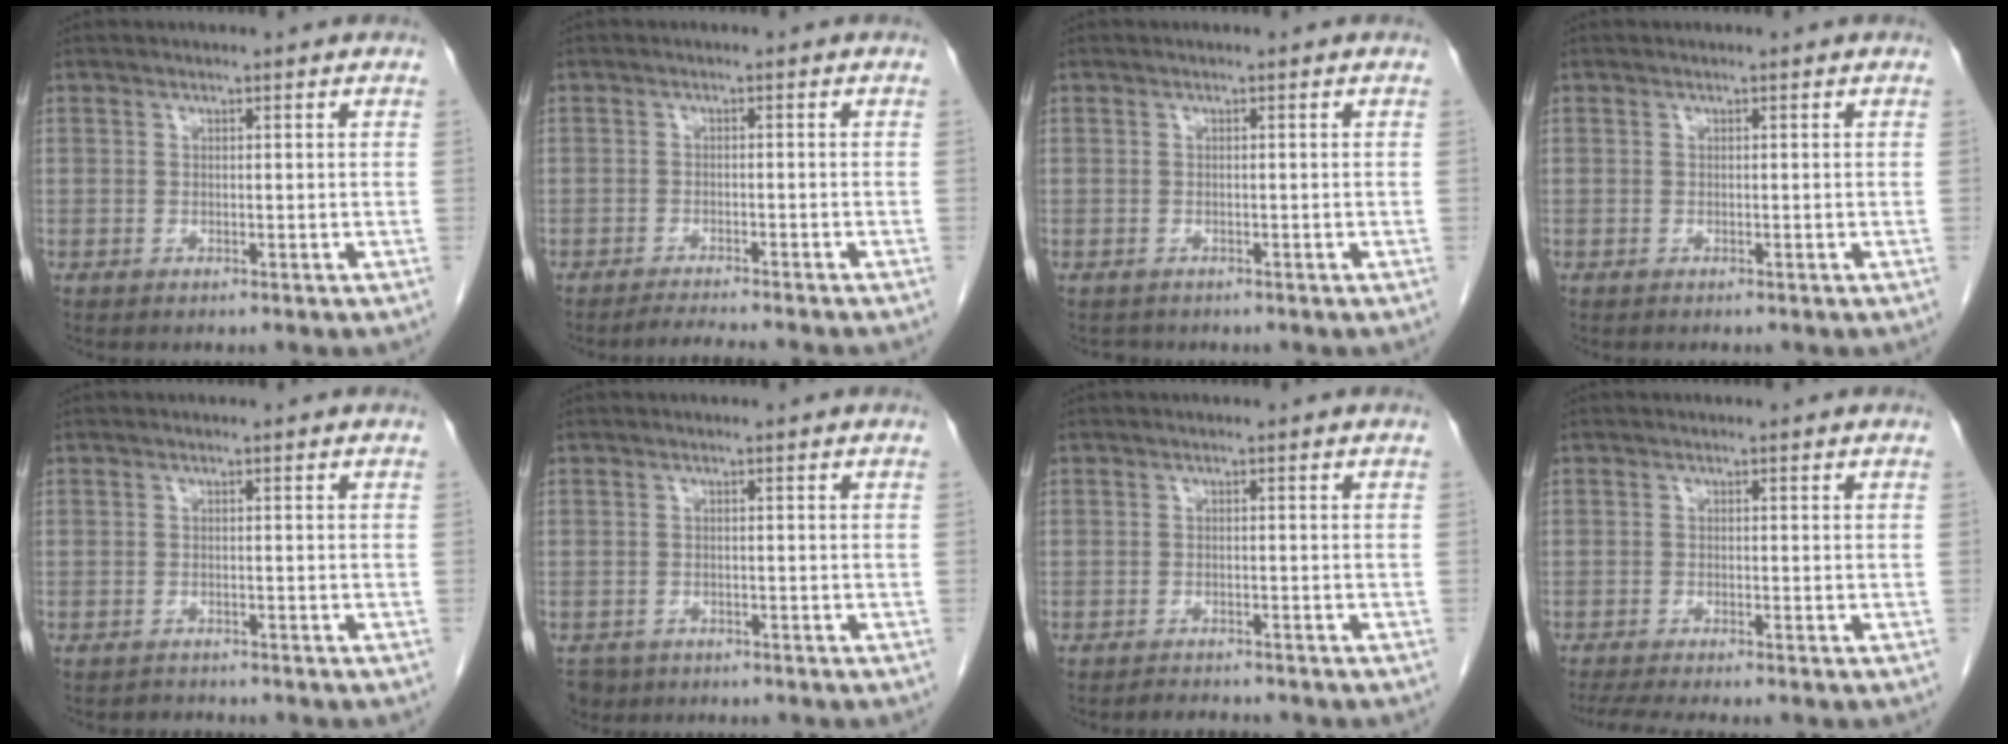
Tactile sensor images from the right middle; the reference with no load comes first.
{"total": 5.0, "force": [-4.6, -0.5, 1.9], "torque": [-0.026, -0.014, -0.070]}
{"total": 1.0, "force": [-0.9, 0.6, -0.1], "torque": [-0.007, 0.000, -0.012]}
{"total": 0.0}
{"total": 1.2, "force": [-1.1, 0.2, -0.4], "torque": [0.002, -0.006, -0.017]}
{"total": 3.3, "force": [-2.4, 2.2, 0.2], "torque": [-0.004, 0.001, -0.039]}
{"total": 2.0, "force": [-2.0, 0.2, 0.2], "torque": [-0.007, -0.009, -0.030]}
{"total": 4.5, "force": [-3.9, -0.6, 2.2], "torque": [-0.042, -0.018, -0.069]}